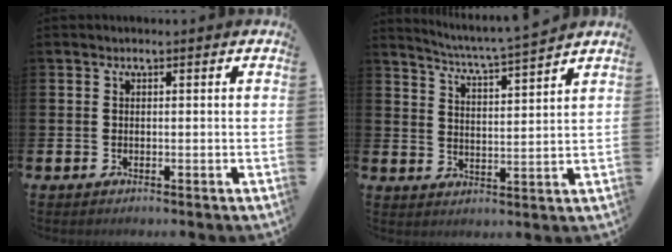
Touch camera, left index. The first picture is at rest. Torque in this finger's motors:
{"motor_torque": [-0.66, -0.77, 0.09, 0.01]}